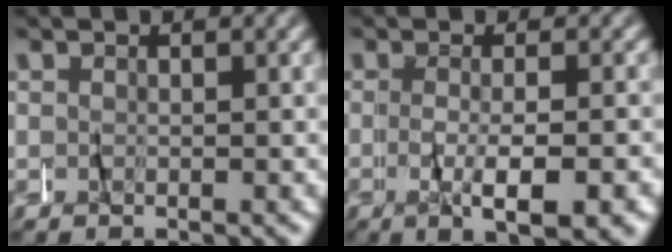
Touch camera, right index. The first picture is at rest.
{"total": 4.7, "force": [-1.8, 0.7, 4.3], "torque": [-0.068, -0.005, -0.023]}